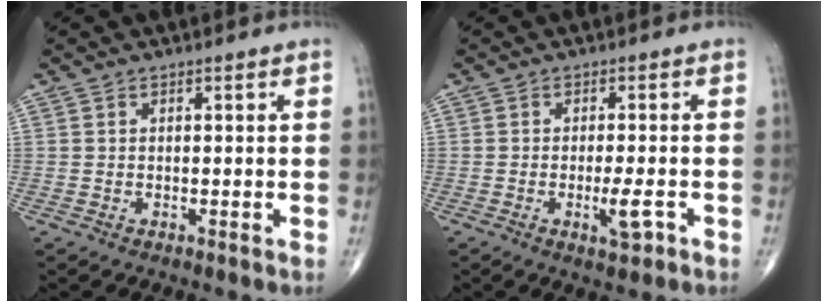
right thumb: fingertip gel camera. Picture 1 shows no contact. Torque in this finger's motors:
{"motor_torque": [4.28, 0.73, 1.16, -1.61, 0.52]}